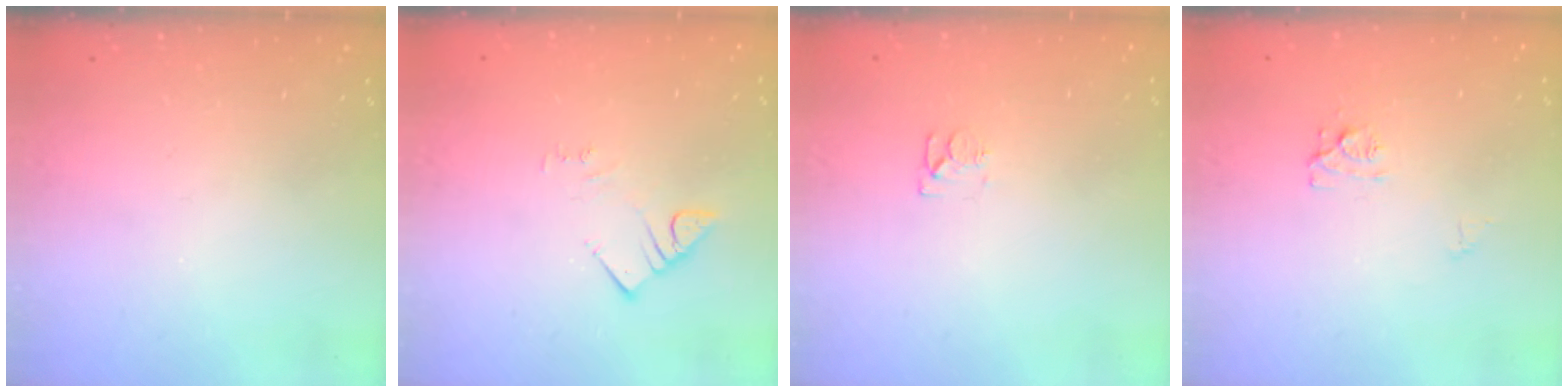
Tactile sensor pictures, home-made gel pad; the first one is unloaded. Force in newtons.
{"total": 3.0, "press": 3.0, "slide": 0.4}
{"total": 5.0, "press": 5.0, "slide": 0.5}
{"total": 6.5, "press": 6.5, "slide": 0.5}